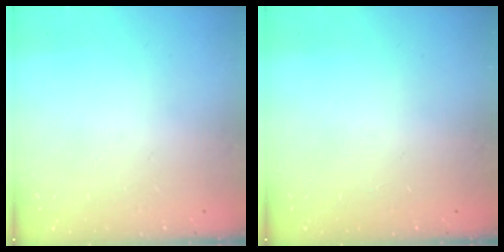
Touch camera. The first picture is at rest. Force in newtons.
{"total": 0.0}